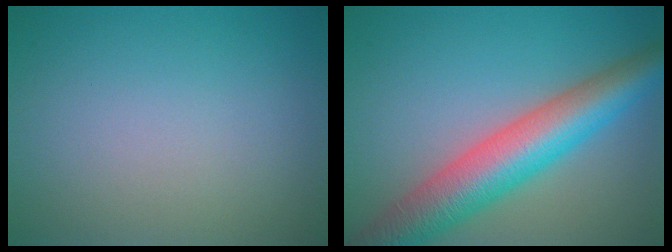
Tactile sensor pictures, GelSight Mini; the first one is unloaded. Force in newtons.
{"total": 8.7, "press": 8.6, "slide": 0.4}